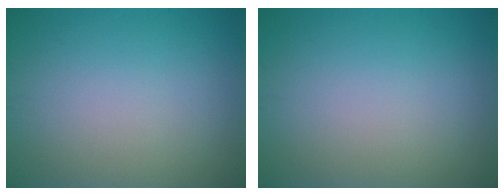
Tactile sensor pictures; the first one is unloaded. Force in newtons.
{"total": 0.0}